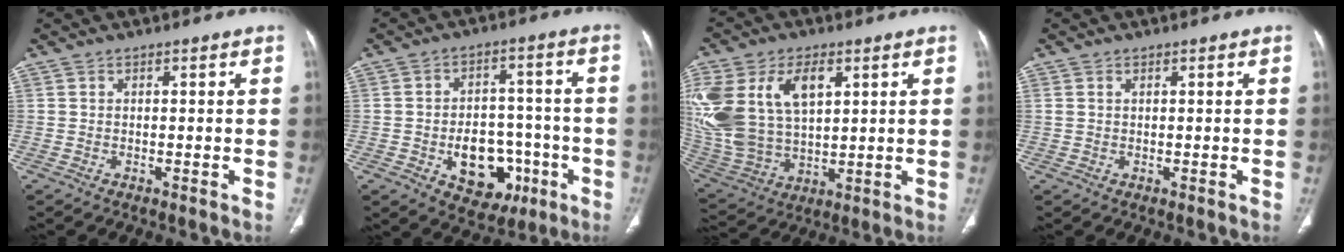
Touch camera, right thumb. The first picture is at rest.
{"total": 13.2, "force": [-4.4, 9.3, 8.3], "torque": [-0.076, 0.036, -0.047]}
{"total": 23.7, "force": [7.4, 14.5, 17.2], "torque": [-0.390, 0.003, 0.156]}
{"total": 0.9, "force": [0.3, 0.6, 0.6], "torque": [-0.018, 0.009, 0.012]}